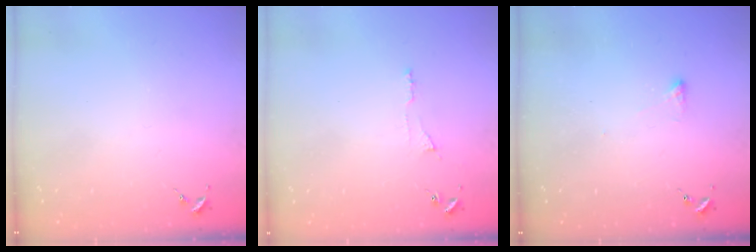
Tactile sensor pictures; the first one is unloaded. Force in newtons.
{"total": 4.8, "press": 4.8, "slide": 0.6}
{"total": 2.4, "press": 2.4, "slide": 0.5}